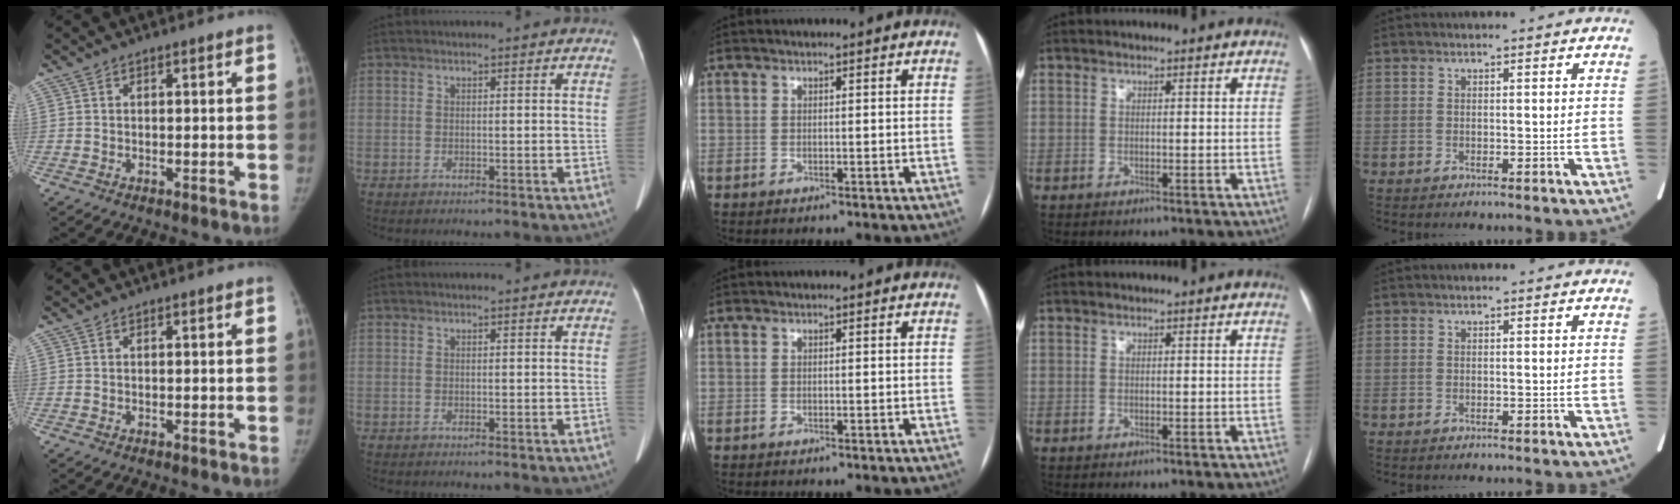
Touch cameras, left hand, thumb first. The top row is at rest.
{}